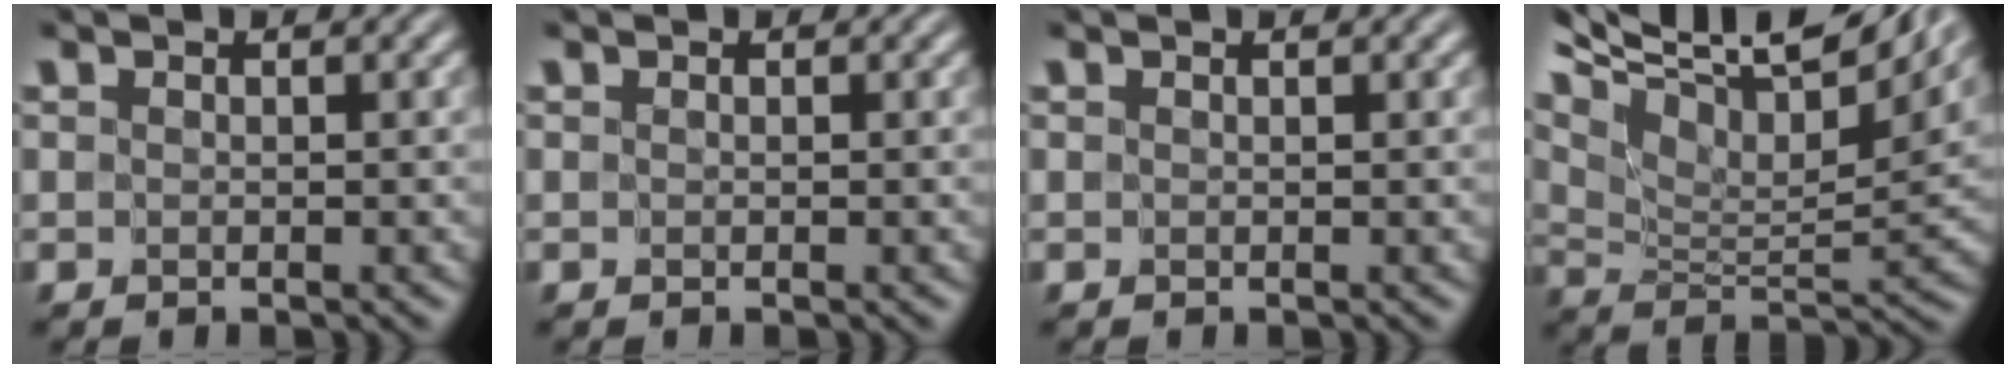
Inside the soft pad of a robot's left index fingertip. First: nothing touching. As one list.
[{"total": 0.0}, {"total": 1.3, "force": [0.9, 0.6, 0.8], "torque": [-0.004, 0.013, -0.006]}, {"total": 14.7, "force": [8.8, 5.2, 10.6], "torque": [-0.189, 0.044, 0.135]}]